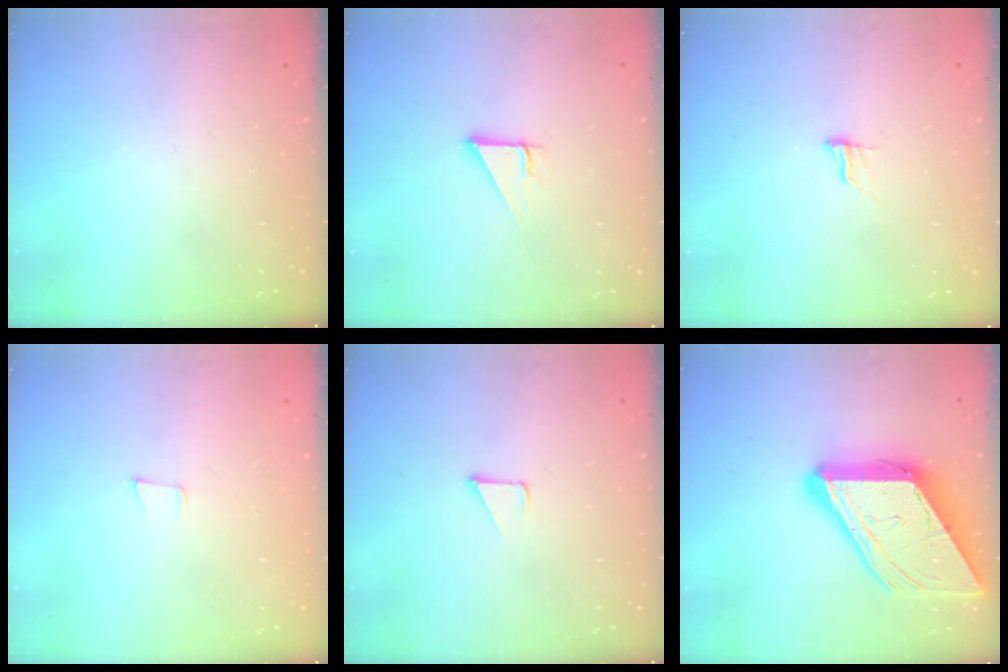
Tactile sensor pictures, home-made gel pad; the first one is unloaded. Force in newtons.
{"total": 3.0, "press": 3.0, "slide": 0.1}
{"total": 7.4, "press": 7.4, "slide": 0.8}
{"total": 4.6, "press": 3.6, "slide": 2.9}
{"total": 1.7, "press": 1.7, "slide": 0.1}
{"total": 19.0, "press": 18.8, "slide": 2.1}